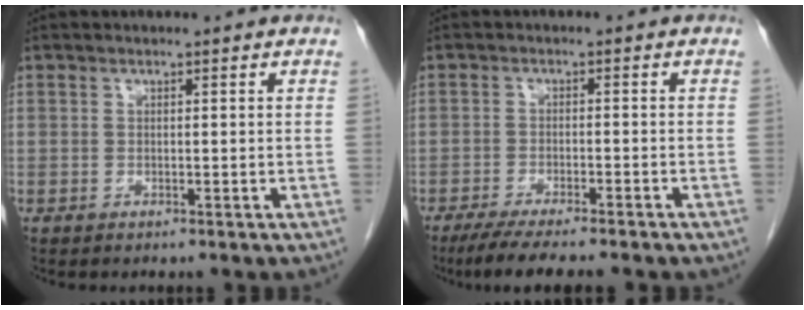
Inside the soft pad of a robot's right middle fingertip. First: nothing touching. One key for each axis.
{"total": 9.5, "fx": -7.8, "fy": 0.9, "fz": 5.3, "tx": -0.073, "ty": -0.018, "tz": -0.114}